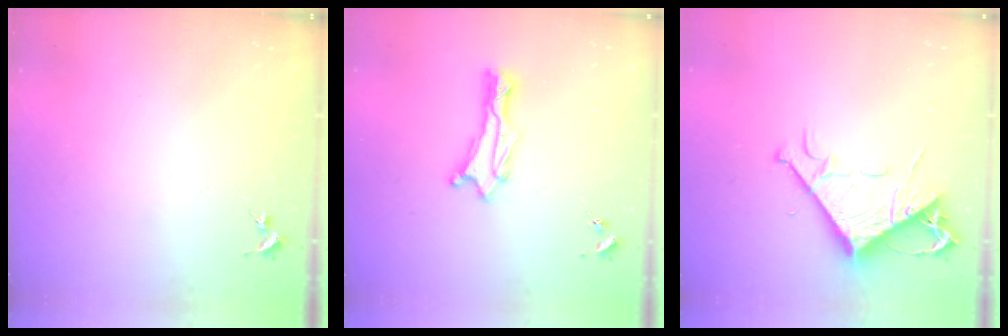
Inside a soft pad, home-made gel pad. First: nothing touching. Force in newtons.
{"total": 0.9, "press": 0.8, "slide": 0.1}
{"total": 8.2, "press": 8.1, "slide": 1.1}